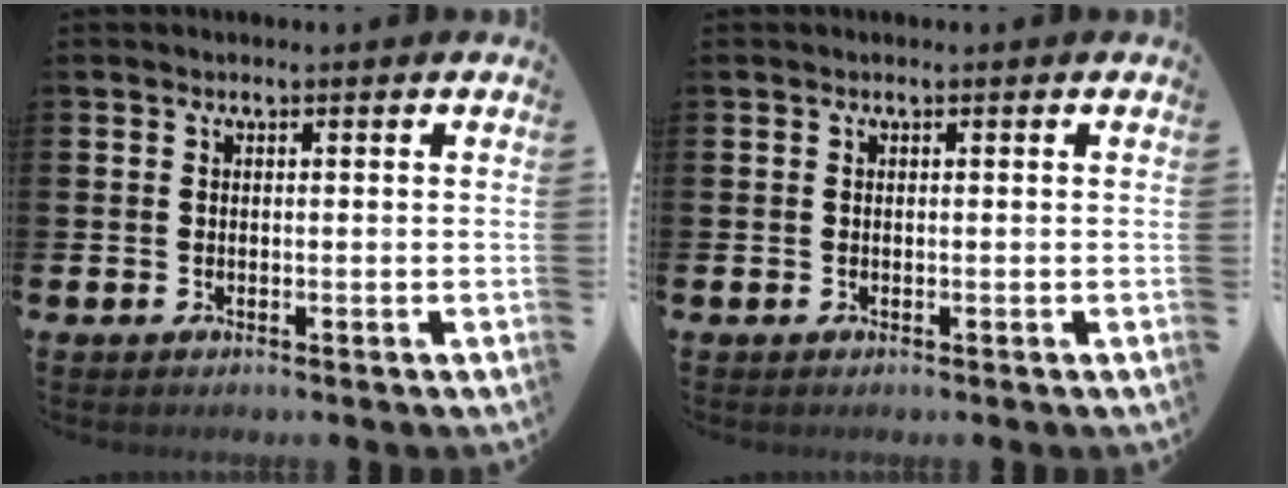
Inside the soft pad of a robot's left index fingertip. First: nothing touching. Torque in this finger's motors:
{"motor_torque": [0.00, 0.00, 0.00, 0.00]}